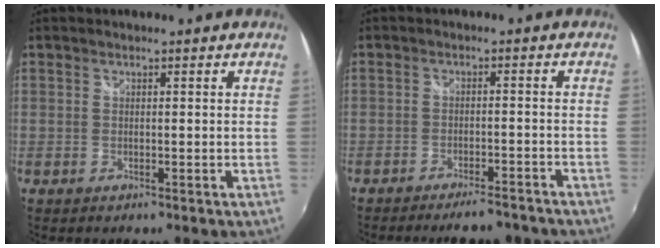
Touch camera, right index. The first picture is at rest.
{"total": 8.7, "force": [-7.9, 1.4, 3.4], "torque": [-0.075, -0.008, -0.102]}